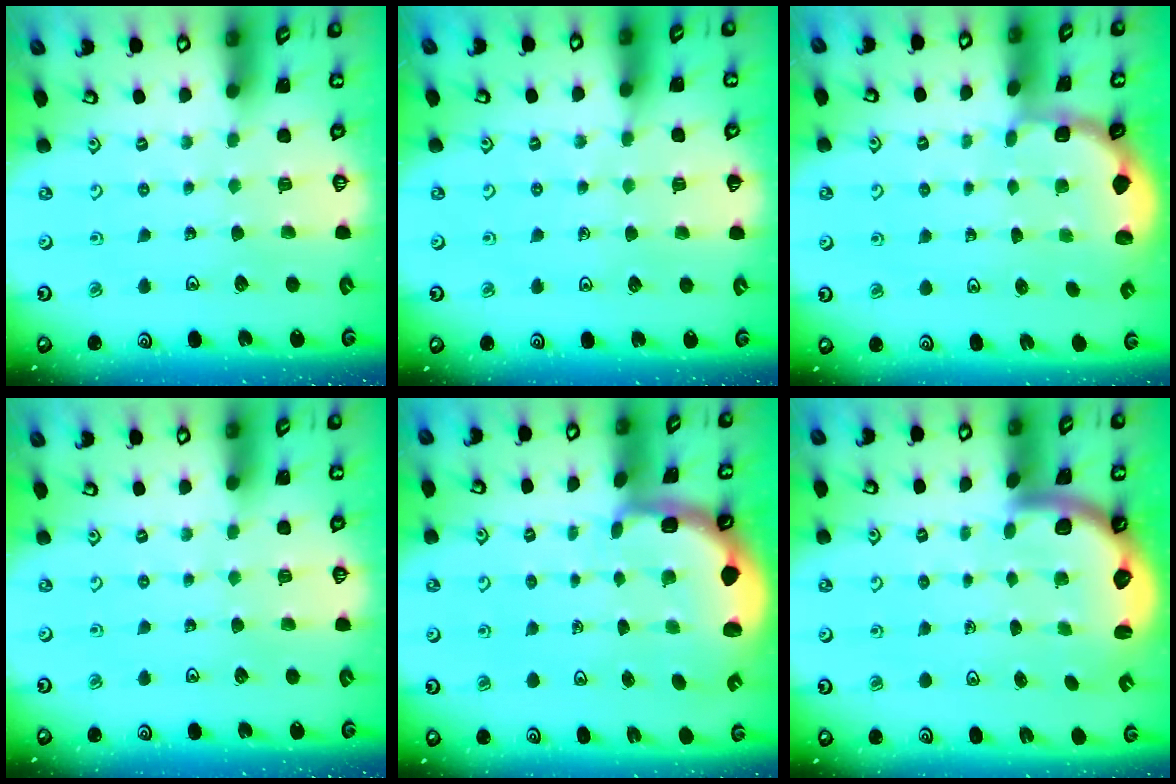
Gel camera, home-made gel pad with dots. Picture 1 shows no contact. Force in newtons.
{"total": 3.8, "press": 3.8, "slide": 0.7}
{"total": 1.9, "press": 1.8, "slide": 0.7}
{"total": 0.0}
{"total": 2.1, "press": 1.9, "slide": 0.8}
{"total": 2.9, "press": 2.8, "slide": 0.4}